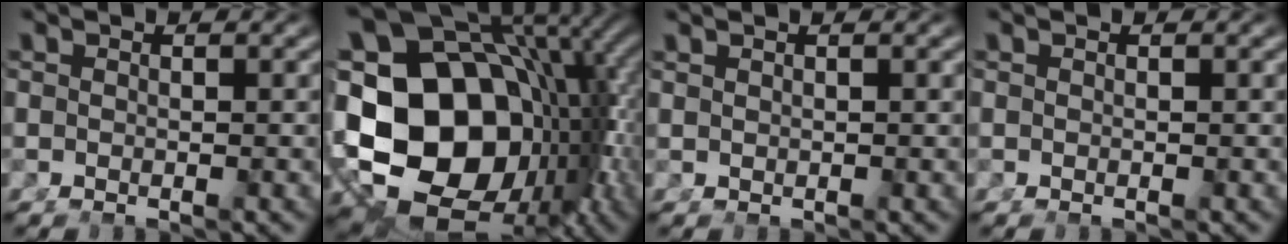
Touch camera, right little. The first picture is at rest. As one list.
[{"total": 29.0, "force": [-2.7, 20.3, 20.5], "torque": [-0.372, -0.083, -0.013]}, {"total": 0.9, "force": [0.6, -0.7, 0.1], "torque": [0.006, 0.001, 0.017]}, {"total": 0.0}]